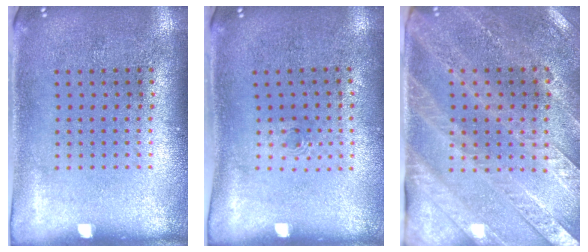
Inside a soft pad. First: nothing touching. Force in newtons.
{"total": 0.6, "press": 0.3, "slide": 0.5}
{"total": 2.8, "press": 2.6, "slide": 1.0}